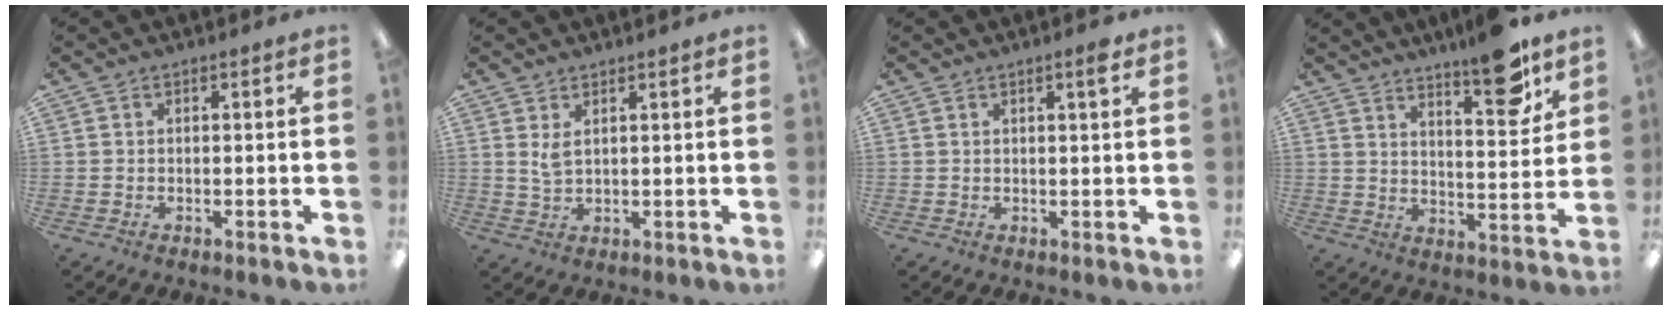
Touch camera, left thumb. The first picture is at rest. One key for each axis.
{"total": 3.1, "fx": 1.8, "fy": 1.4, "fz": 2.1, "tx": -0.039, "ty": -0.001, "tz": 0.030}
{"total": 2.4, "fx": 1.5, "fy": 0.3, "fz": 1.8, "tx": -0.022, "ty": -0.004, "tz": 0.022}
{"total": 13.6, "fx": 10.0, "fy": 3.7, "fz": 8.4, "tx": -0.107, "ty": -0.065, "tz": 0.163}